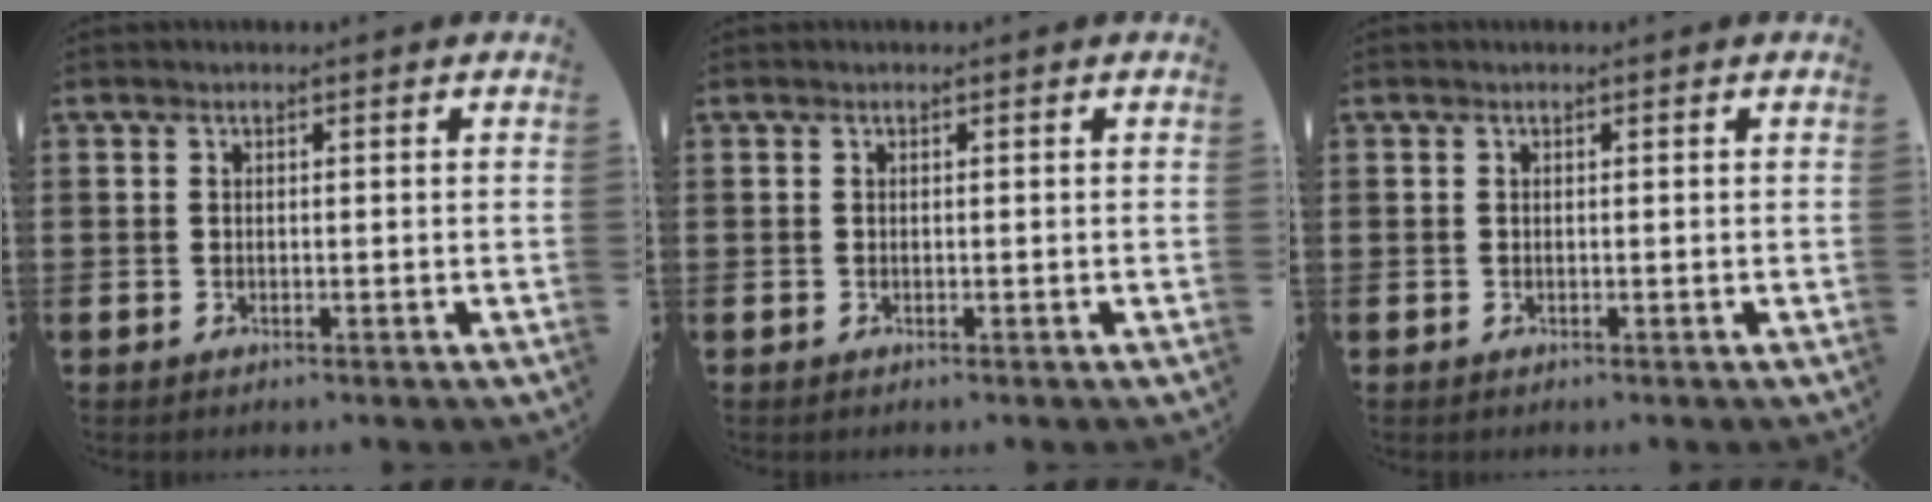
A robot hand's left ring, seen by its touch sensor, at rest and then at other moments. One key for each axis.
{"total": 0.0}
{"total": 0.0}